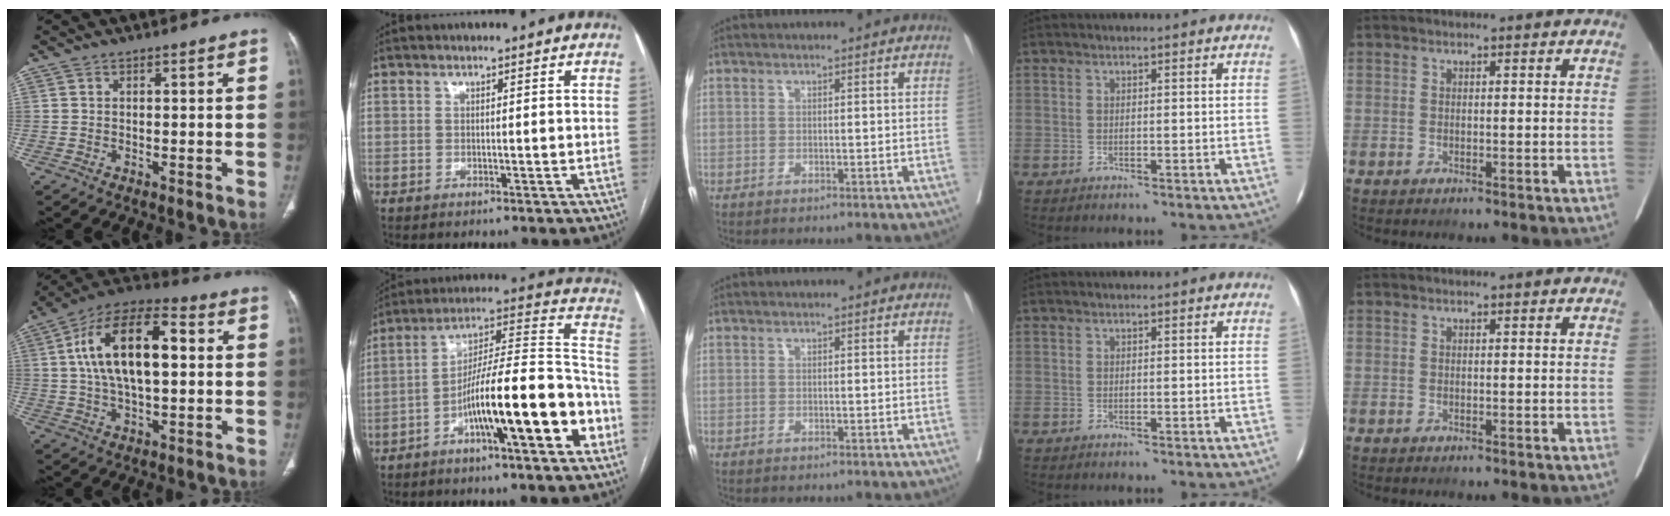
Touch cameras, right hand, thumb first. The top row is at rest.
{"thumb": {"total": 18.2, "force": [2.5, 8.7, 15.7], "torque": [-0.272, 0.026, 0.036]}, "index": {"total": 18.6, "force": [-7.6, 2.7, 16.7], "torque": [-0.256, 0.023, -0.119]}}